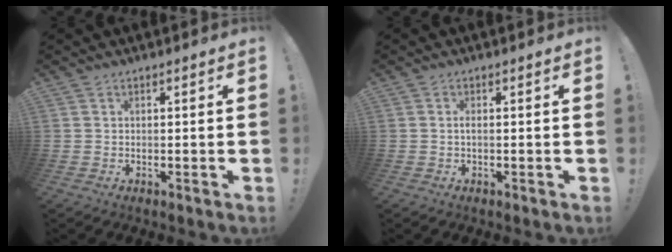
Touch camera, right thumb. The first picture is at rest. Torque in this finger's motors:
{"motor_torque": [0.03, -0.21, 0.38, -0.34, 0.10]}